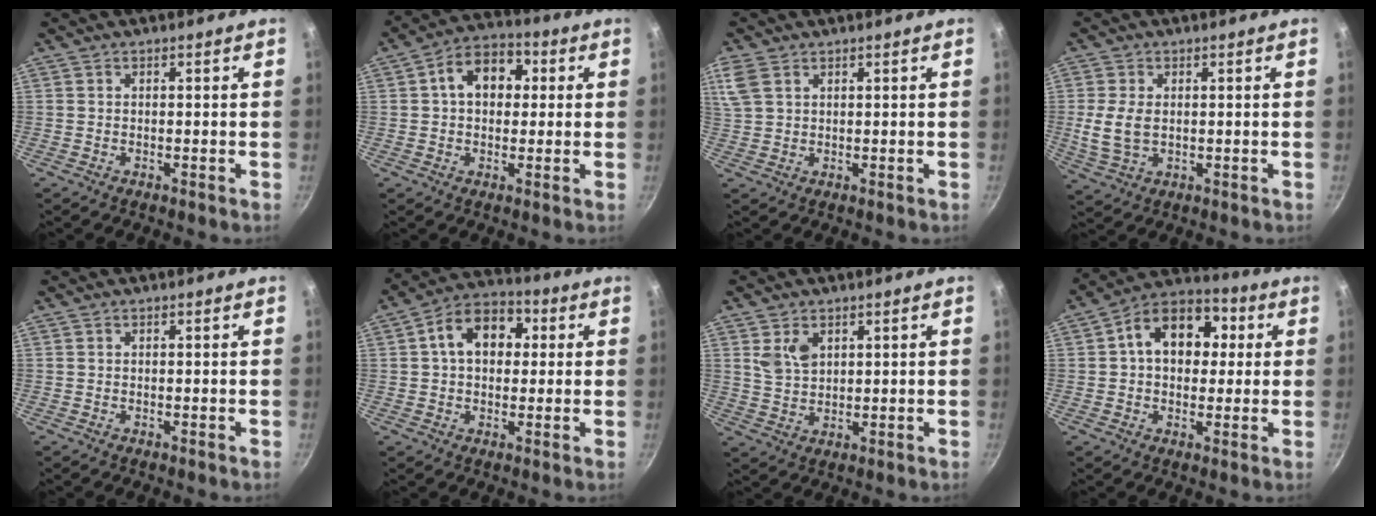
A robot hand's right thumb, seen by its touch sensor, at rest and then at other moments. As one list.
[{"total": 10.0, "force": [1.8, 7.2, 6.8], "torque": [-0.065, 0.021, 0.014]}, {"total": 6.9, "force": [3.5, 4.5, 4.0], "torque": [-0.090, 0.009, 0.074]}, {"total": 6.5, "force": [0.3, 4.3, 4.9], "torque": [-0.100, -0.007, 0.011]}, {"total": 0.0}, {"total": 11.3, "force": [2.1, 8.0, 7.7], "torque": [-0.083, 0.024, 0.017]}, {"total": 5.2, "force": [2.1, 3.5, 3.3], "torque": [-0.050, -0.013, 0.045]}, {"total": 13.8, "force": [2.5, 9.9, 9.3], "torque": [-0.099, 0.027, 0.020]}]